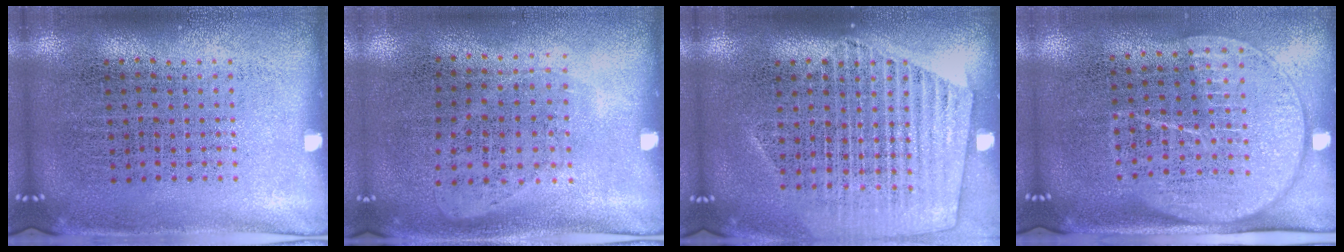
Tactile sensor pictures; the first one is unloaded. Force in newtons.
{"total": 1.1, "press": 0.9, "slide": 0.6}
{"total": 1.5, "press": 1.5, "slide": 0.4}
{"total": 1.8, "press": 1.5, "slide": 1.0}